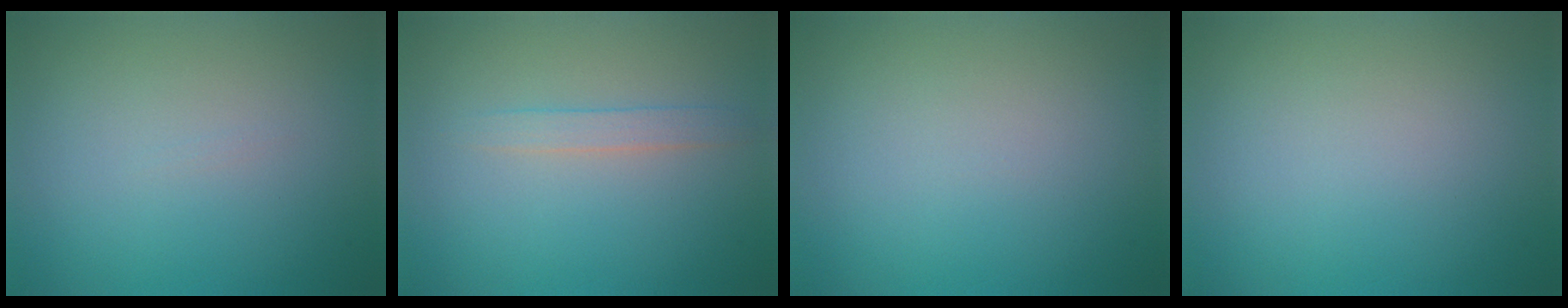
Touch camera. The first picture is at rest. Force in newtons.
{"total": 1.5, "press": 1.5, "slide": 0.1}
{"total": 0.0}
{"total": 0.0}